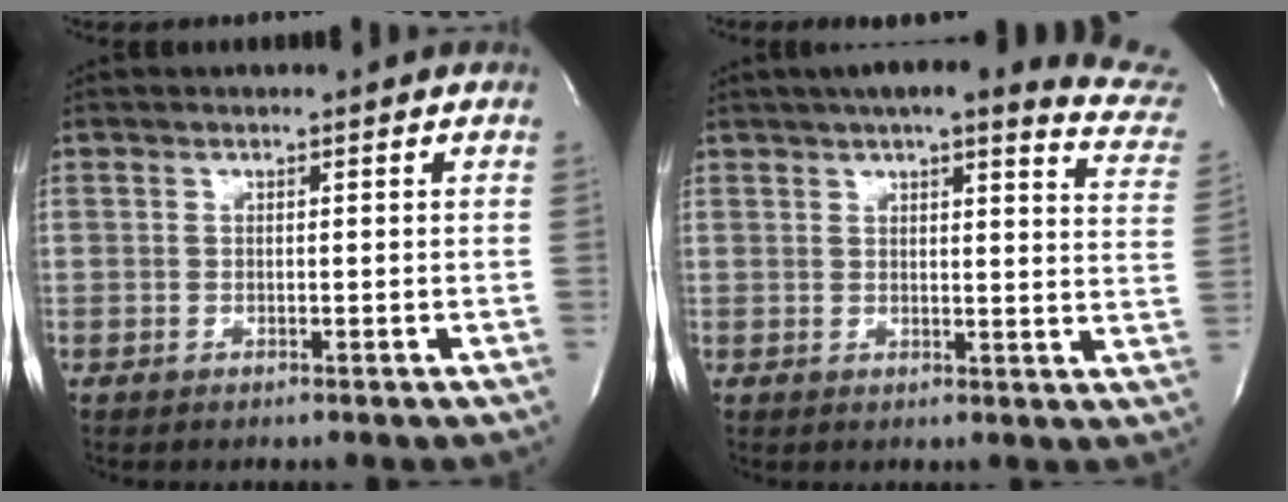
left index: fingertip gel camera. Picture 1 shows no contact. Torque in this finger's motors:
{"motor_torque": [0.32, -0.57, 0.31, 0.07]}